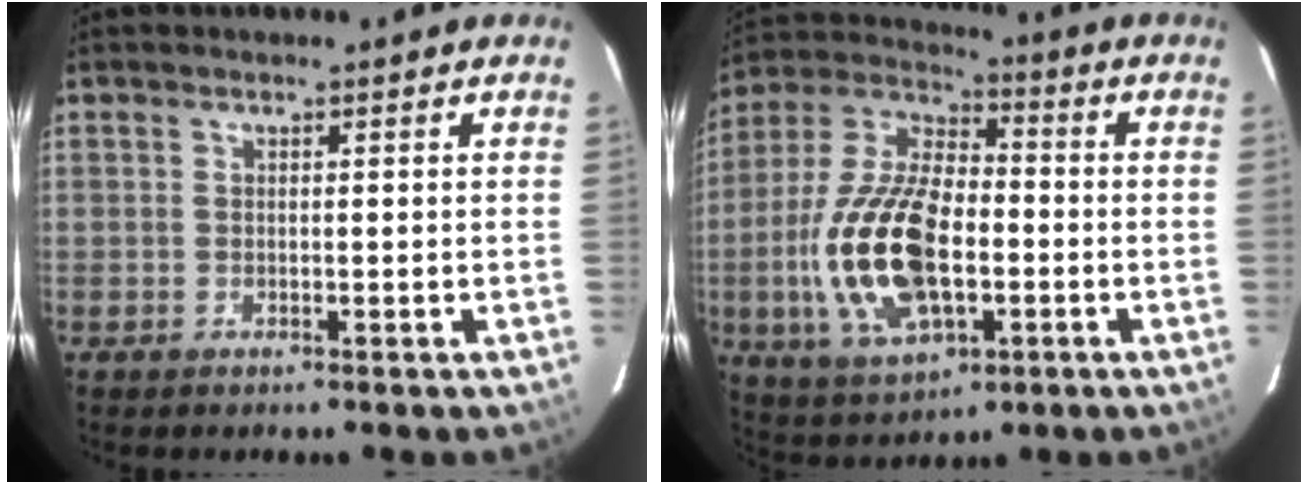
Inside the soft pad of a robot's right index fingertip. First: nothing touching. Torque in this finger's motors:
{"motor_torque": [1.83, -0.31, 0.60, 0.21]}